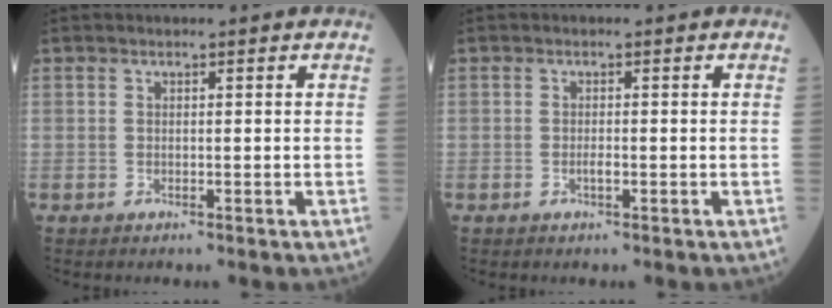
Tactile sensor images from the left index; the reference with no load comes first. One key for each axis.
{"total": 1.0, "fx": -0.5, "fy": 0.3, "fz": 0.8, "tx": -0.017, "ty": 0.002, "tz": -0.008}